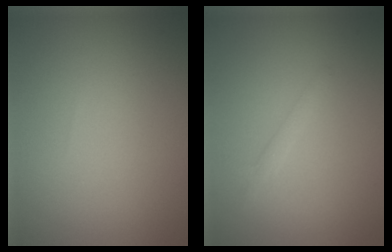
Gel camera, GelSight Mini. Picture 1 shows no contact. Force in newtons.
{"total": 1.0, "press": 1.0, "slide": 0.0}